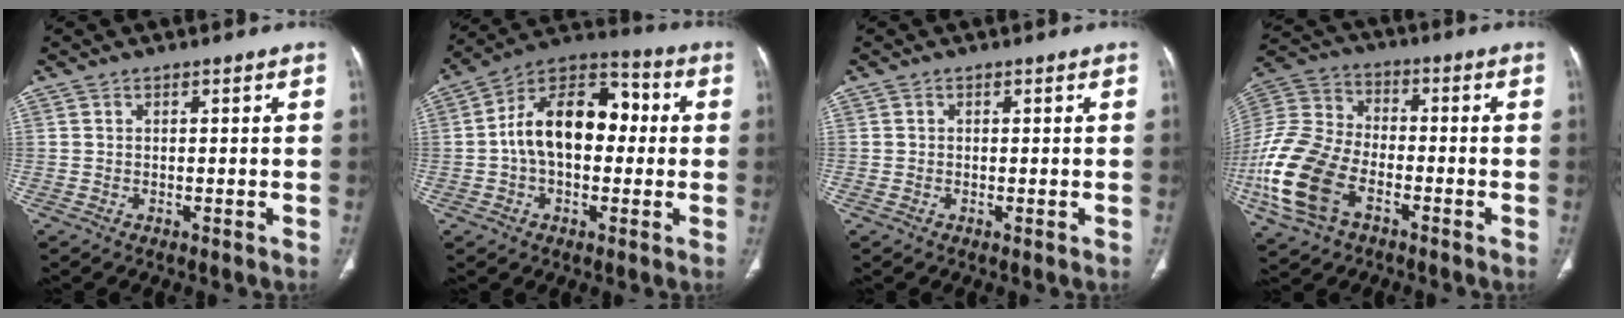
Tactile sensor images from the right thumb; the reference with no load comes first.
{"total": 16.4, "force": [0.7, 10.3, 12.8], "torque": [-0.188, 0.045, -0.001]}
{"total": 0.7, "force": [-0.1, 0.4, 0.6], "torque": [-0.012, -0.002, -0.002]}
{"total": 19.3, "force": [-7.1, 11.8, 13.5], "torque": [-0.306, 0.021, -0.138]}